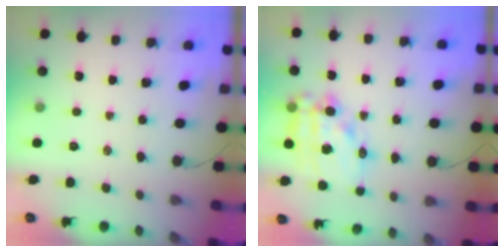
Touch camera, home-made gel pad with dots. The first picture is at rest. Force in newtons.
{"total": 16.0, "press": 15.6, "slide": 3.5}